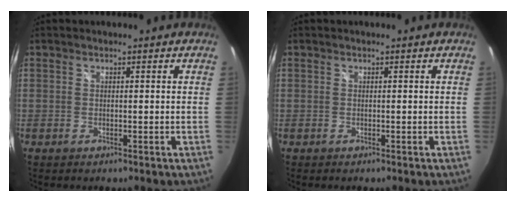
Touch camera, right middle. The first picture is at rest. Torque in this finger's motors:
{"motor_torque": [0.01, 0.00, 0.03, 0.00]}